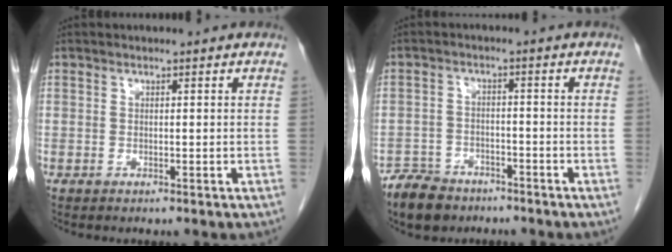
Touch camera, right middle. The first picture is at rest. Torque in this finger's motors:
{"motor_torque": [0.58, -0.39, 0.07, 0.02]}